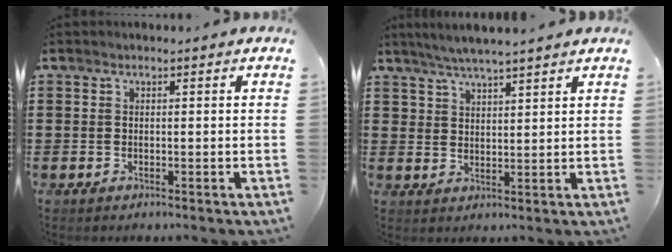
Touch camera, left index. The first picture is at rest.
{"total": 3.7, "force": [3.5, 0.1, 1.1], "torque": [-0.031, -0.007, 0.065]}